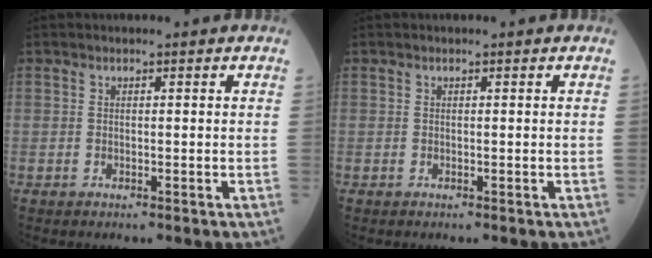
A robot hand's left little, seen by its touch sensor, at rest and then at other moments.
{"total": 0.0}